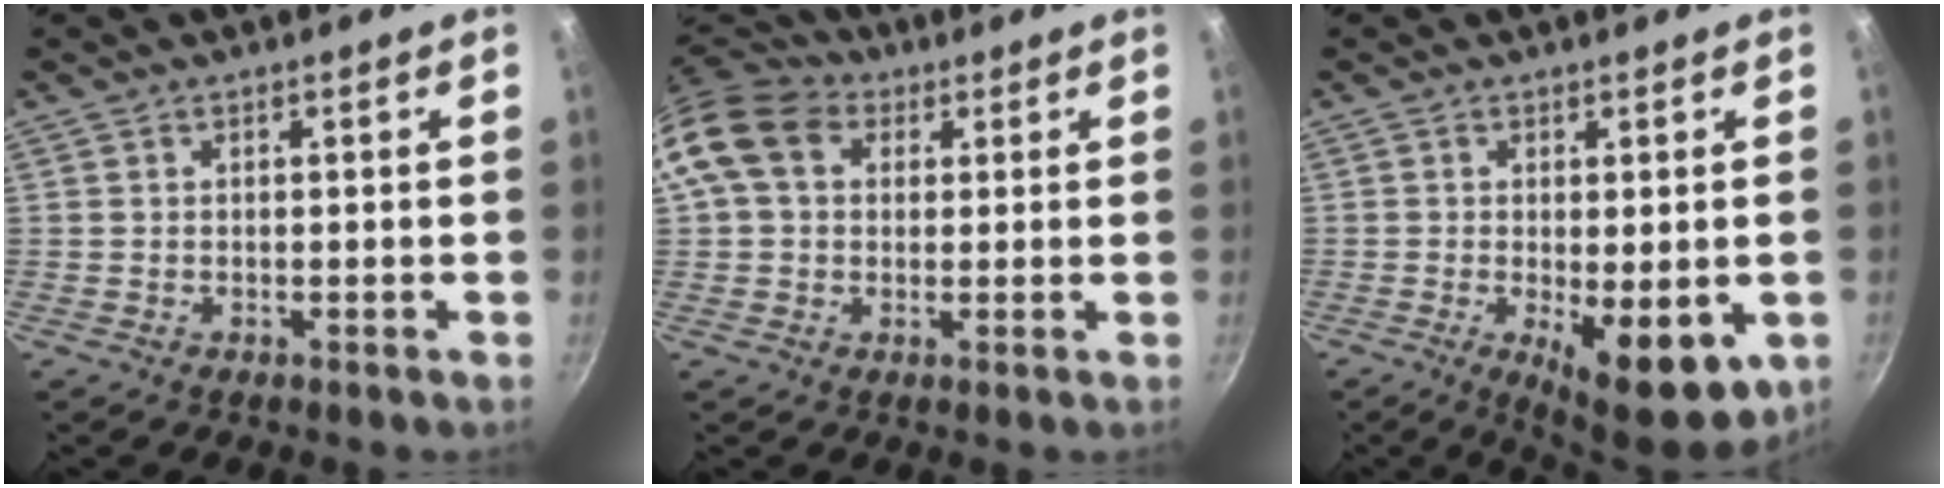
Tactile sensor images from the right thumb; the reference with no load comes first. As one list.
[{"total": 12.9, "force": [3.5, 9.9, 7.4], "torque": [-0.127, 0.022, 0.048]}, {"total": 12.0, "force": [-3.1, 4.4, 10.7], "torque": [-0.127, -0.011, -0.029]}]